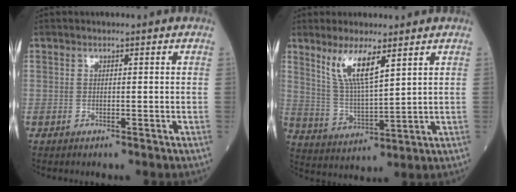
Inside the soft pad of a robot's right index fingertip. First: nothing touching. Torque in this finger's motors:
{"motor_torque": [0.22, 0.27, 0.42, 0.11]}